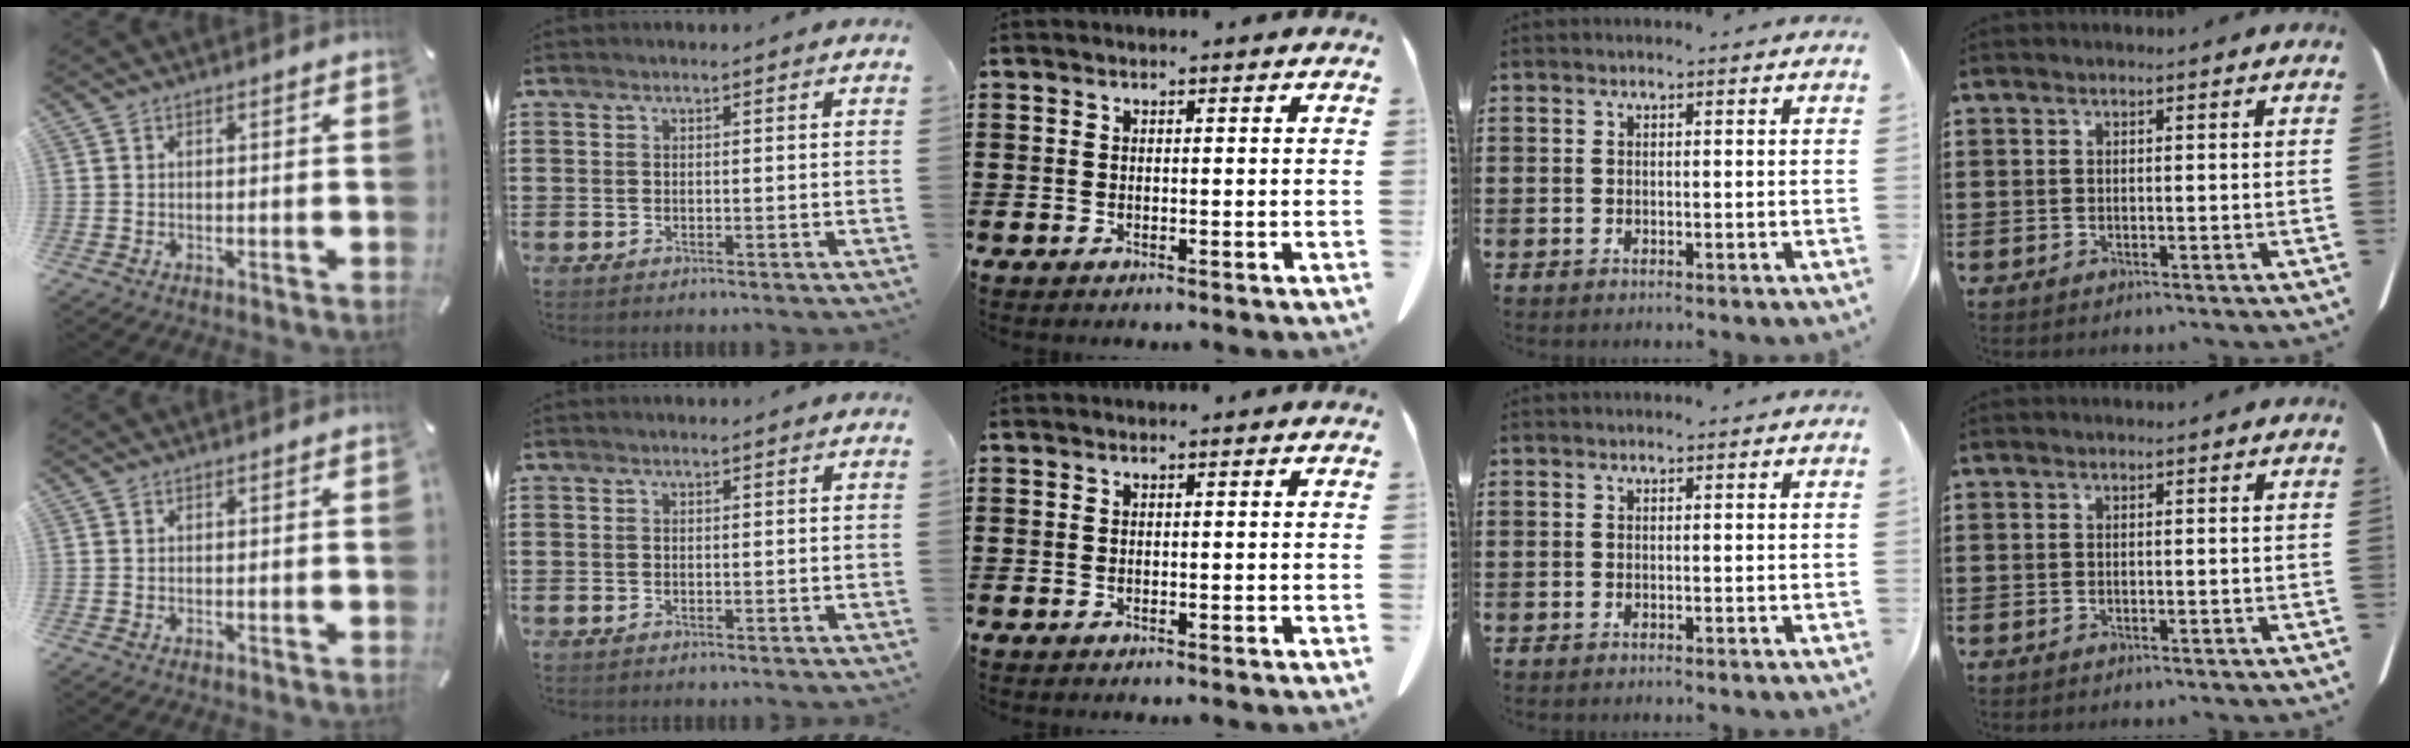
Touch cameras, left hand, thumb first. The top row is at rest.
{}